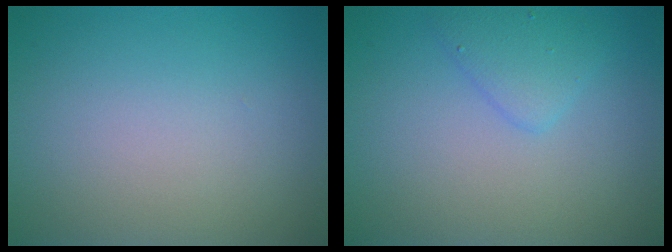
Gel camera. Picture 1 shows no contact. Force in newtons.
{"total": 2.0, "press": 2.0, "slide": 0.1}